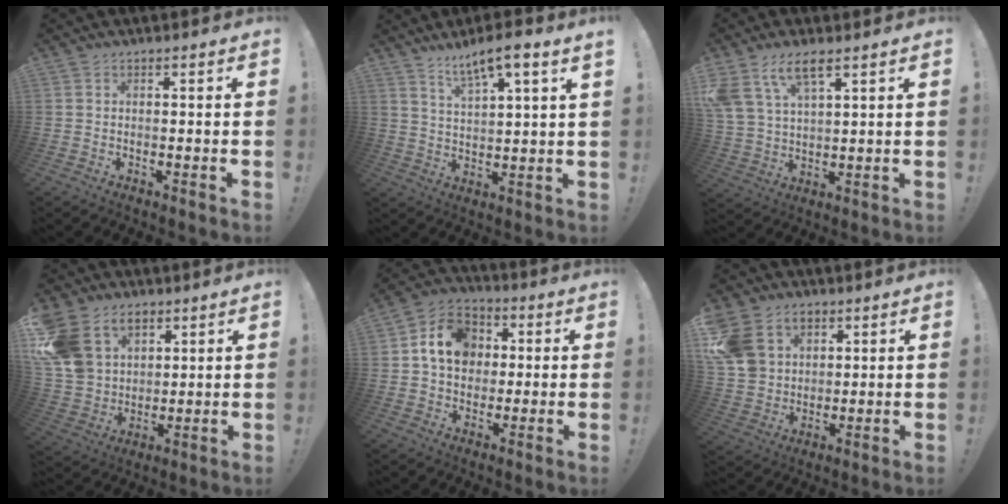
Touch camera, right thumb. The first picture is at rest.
{"total": 8.1, "force": [6.2, 0.6, 5.1], "torque": [-0.086, -0.033, 0.103]}
{"total": 9.4, "force": [6.2, 4.5, 5.4], "torque": [-0.111, -0.022, 0.119]}
{"total": 16.3, "force": [7.8, 12.3, 7.4], "torque": [-0.139, -0.033, 0.157]}
{"total": 13.9, "force": [2.7, 11.5, 7.3], "torque": [-0.099, 0.008, 0.059]}
{"total": 14.1, "force": [6.0, 11.2, 6.0], "torque": [-0.099, -0.019, 0.126]}